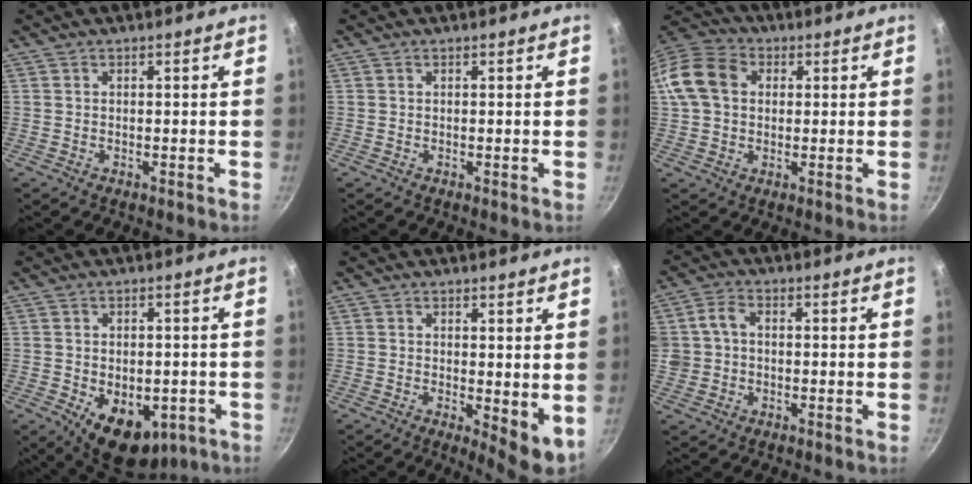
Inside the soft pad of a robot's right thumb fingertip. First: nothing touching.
{"total": 0.0}
{"total": 12.3, "force": [2.0, 9.5, 7.6], "torque": [-0.134, 0.027, 0.020]}
{"total": 12.3, "force": [-4.2, 7.8, 8.5], "torque": [-0.083, -0.003, -0.041]}
{"total": 6.2, "force": [0.2, 2.5, 5.7], "torque": [-0.066, -0.010, 0.008]}
{"total": 5.4, "force": [0.0, 4.4, 3.1], "torque": [-0.053, 0.015, -0.005]}